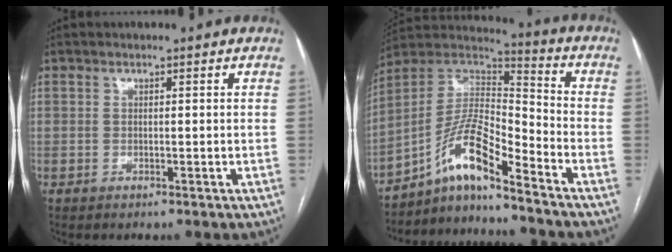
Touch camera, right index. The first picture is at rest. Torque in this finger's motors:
{"motor_torque": [0.44, -0.37, 0.00, 0.00]}